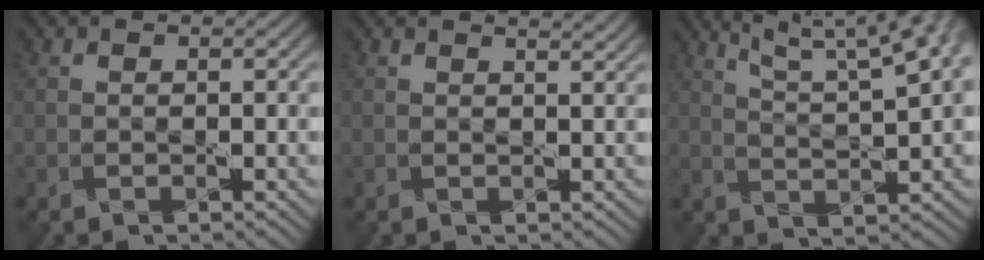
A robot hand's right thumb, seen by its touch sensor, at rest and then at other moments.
{"total": 1.6, "force": [1.4, 0.4, 0.7], "torque": [-0.007, -0.005, 0.008]}
{"total": 11.8, "force": [7.6, 2.7, 8.7], "torque": [-0.125, 0.024, 0.094]}